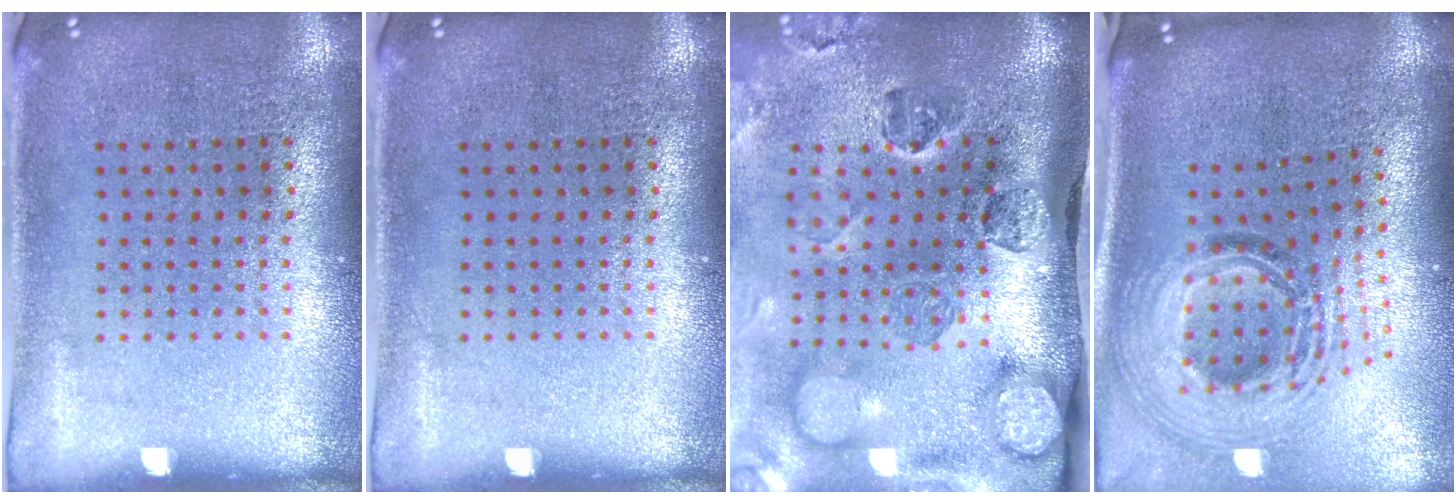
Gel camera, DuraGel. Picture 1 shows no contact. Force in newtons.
{"total": 0.0}
{"total": 5.0, "press": 3.5, "slide": 3.6}
{"total": 2.1, "press": 1.6, "slide": 1.4}